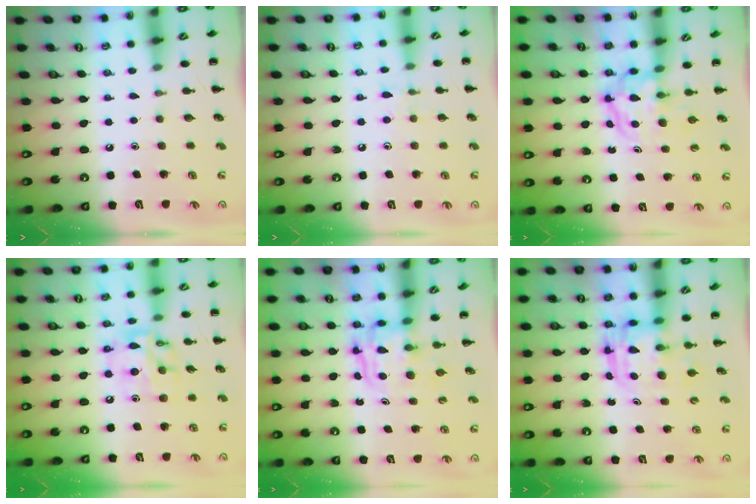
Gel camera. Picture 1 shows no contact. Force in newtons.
{"total": 6.0, "press": 5.6, "slide": 2.1}
{"total": 3.9, "press": 3.9, "slide": 0.4}
{"total": 12.9, "press": 12.7, "slide": 2.1}
{"total": 3.4, "press": 3.4, "slide": 0.2}
{"total": 3.0, "press": 3.0, "slide": 0.3}